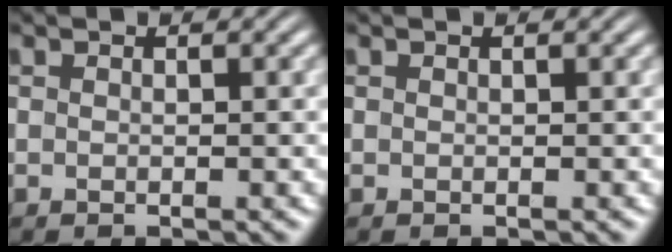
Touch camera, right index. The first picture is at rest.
{"total": 0.0}